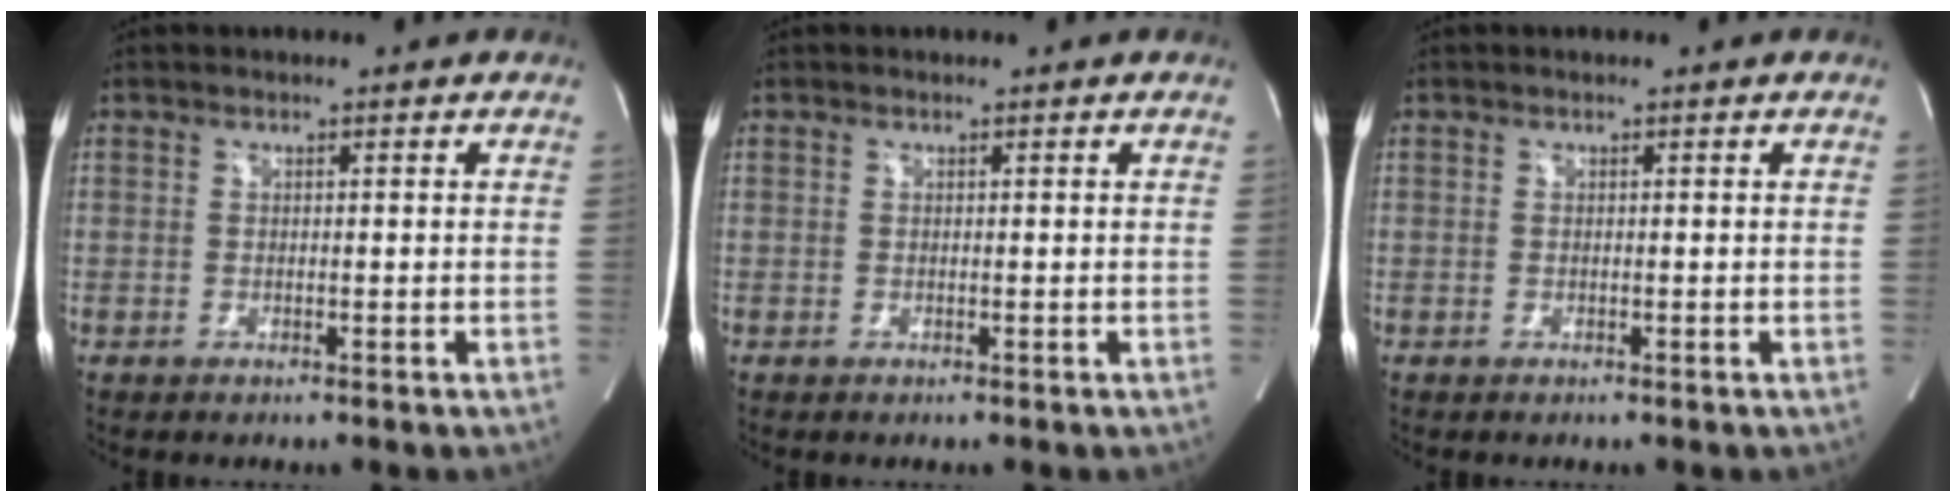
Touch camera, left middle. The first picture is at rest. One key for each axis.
{"total": 0.0}
{"total": 0.0}